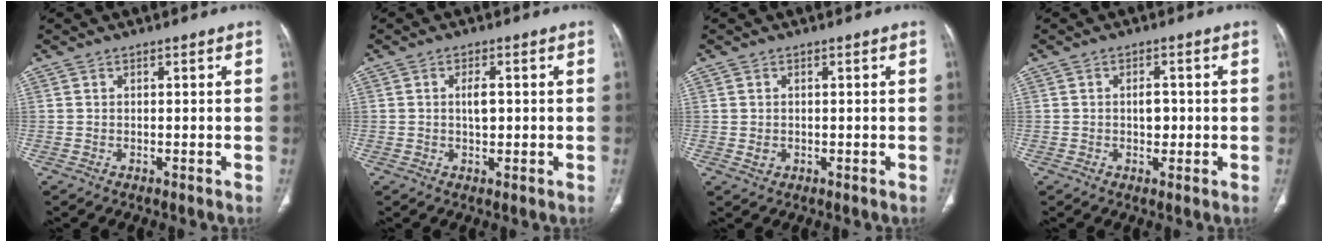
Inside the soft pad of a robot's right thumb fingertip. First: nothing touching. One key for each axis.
{"total": 2.8, "fx": 0.2, "fy": 1.4, "fz": 2.4, "tx": -0.041, "ty": 0.001, "tz": 0.004}
{"total": 1.5, "fx": -0.1, "fy": 1.3, "fz": 0.8, "tx": -0.013, "ty": 0.000, "tz": 0.004}
{"total": 2.8, "fx": -0.1, "fy": 1.9, "fz": 2.1, "tx": -0.020, "ty": 0.003, "tz": -0.001}